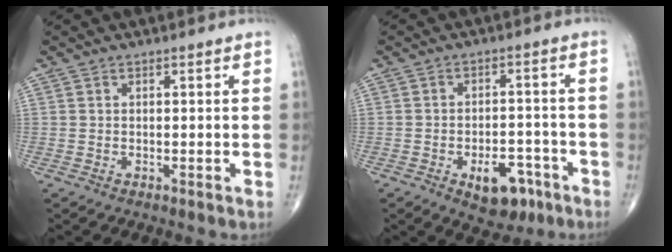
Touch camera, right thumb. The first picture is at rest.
{"total": 8.6, "force": [-4.3, 4.9, 5.7], "torque": [-0.055, 0.027, -0.055]}